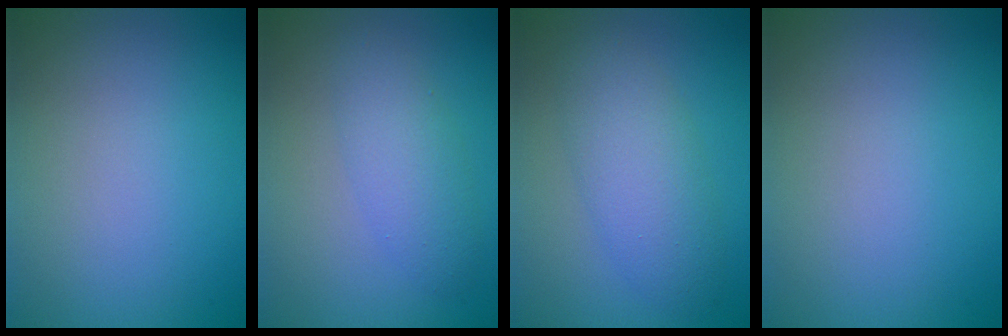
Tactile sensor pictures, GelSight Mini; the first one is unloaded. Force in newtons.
{"total": 2.9, "press": 2.9, "slide": 0.1}
{"total": 4.5, "press": 4.5, "slide": 0.2}
{"total": 0.0}